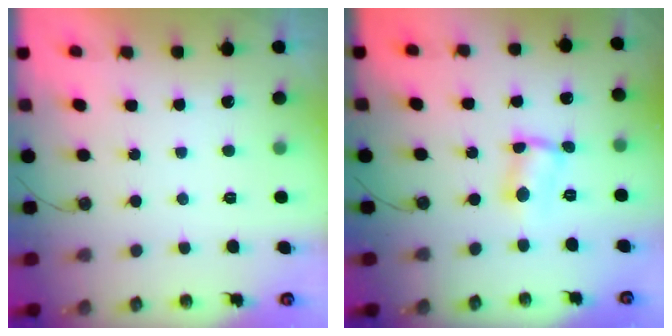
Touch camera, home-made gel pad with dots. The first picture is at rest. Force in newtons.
{"total": 2.0, "press": 2.0, "slide": 0.6}